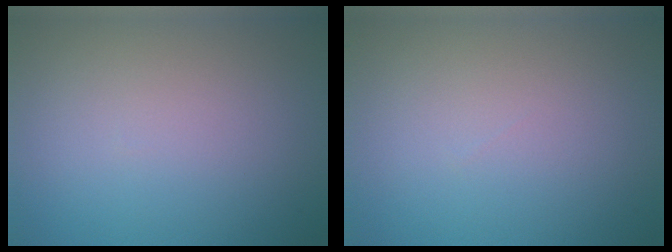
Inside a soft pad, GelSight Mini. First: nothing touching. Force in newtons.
{"total": 0.0}